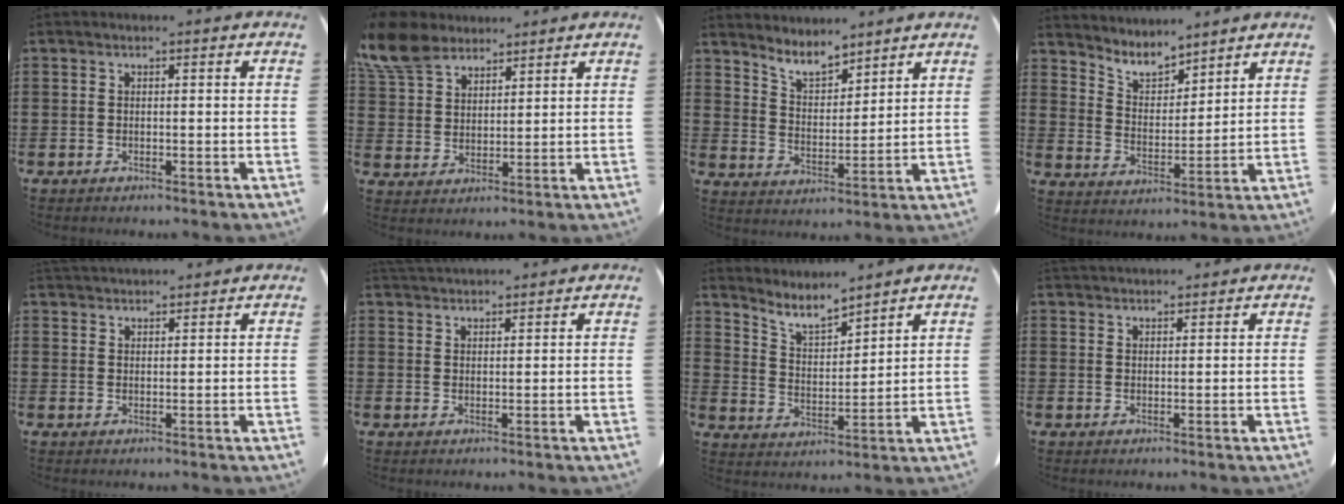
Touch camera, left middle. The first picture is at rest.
{"total": 8.3, "force": [6.1, 4.0, 3.9], "torque": [-0.101, -0.010, 0.113]}
{"total": 5.3, "force": [5.0, 1.3, 1.2], "torque": [-0.043, -0.023, 0.090]}
{"total": 5.3, "force": [5.0, 1.6, 0.7], "torque": [-0.039, -0.025, 0.088]}
{"total": 2.8, "force": [2.8, 0.2, 0.1], "torque": [-0.009, -0.005, 0.055]}
{"total": 2.9, "force": [2.9, 0.3, 0.2], "torque": [-0.012, -0.005, 0.056]}
{"total": 5.9, "force": [5.4, 1.1, 2.2], "torque": [-0.063, -0.025, 0.096]}
{"total": 2.4, "force": [2.4, 0.2, 0.0], "torque": [-0.007, -0.005, 0.048]}